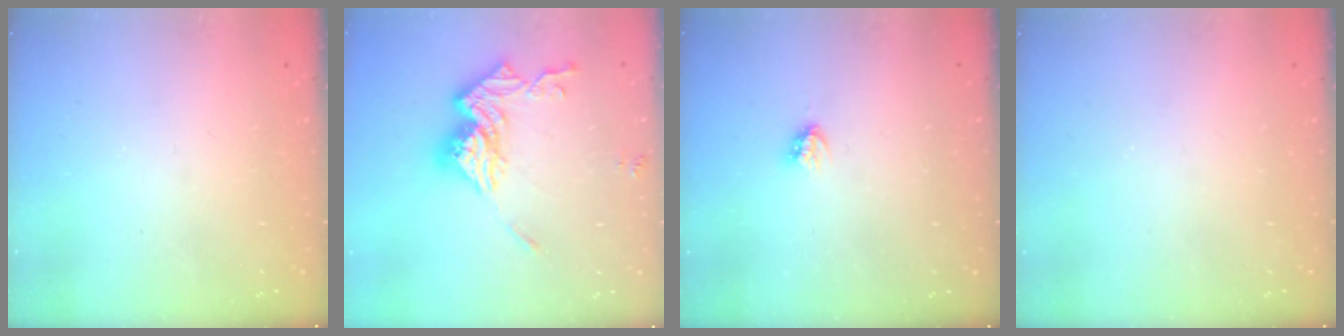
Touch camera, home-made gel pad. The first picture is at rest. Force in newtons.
{"total": 15.8, "press": 15.7, "slide": 1.4}
{"total": 3.3, "press": 3.3, "slide": 0.1}
{"total": 0.0}